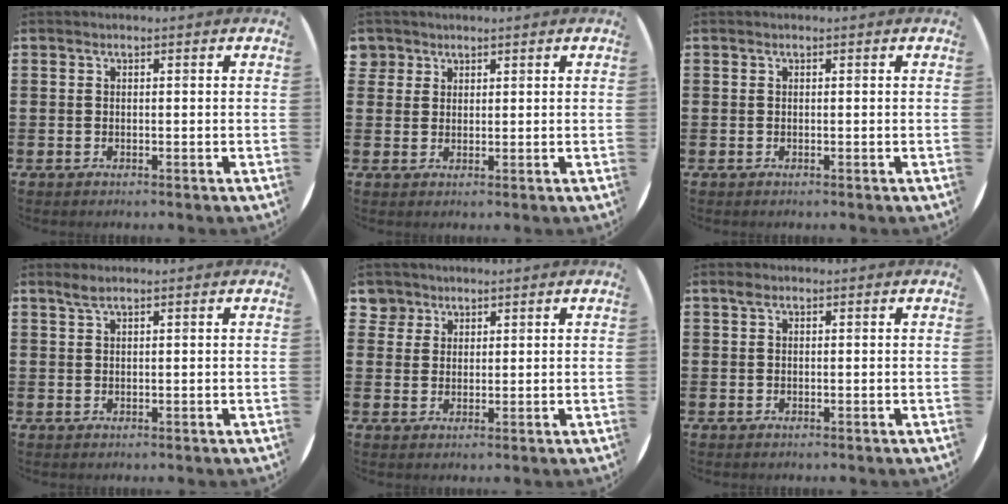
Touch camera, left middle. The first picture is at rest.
{"total": 2.2, "force": [1.7, 1.5, 0.1], "torque": [0.000, 0.004, 0.031]}
{"total": 0.0}
{"total": 1.4, "force": [1.1, 0.1, 0.9], "torque": [-0.018, 0.002, 0.019]}
{"total": 3.0, "force": [2.2, 2.1, 0.2], "torque": [-0.005, 0.006, 0.042]}
{"total": 0.9, "force": [0.5, 0.5, 0.5], "torque": [-0.004, 0.001, 0.008]}